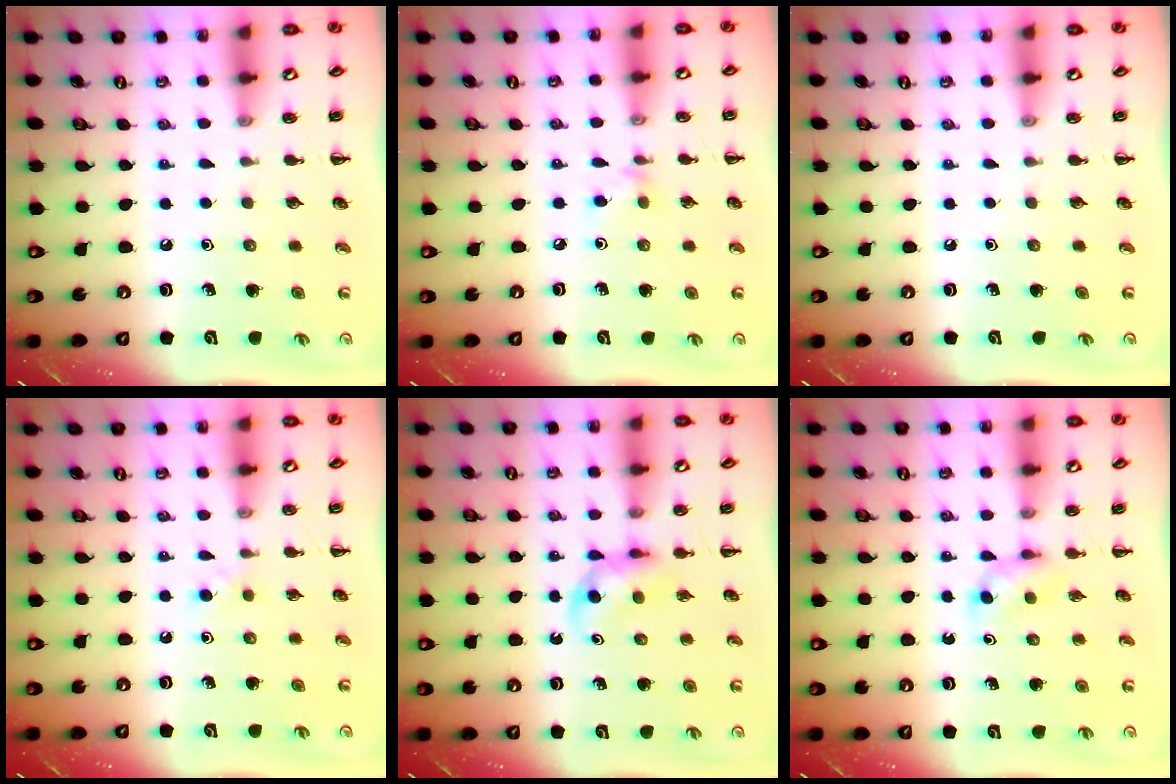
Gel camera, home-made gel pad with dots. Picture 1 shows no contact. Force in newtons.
{"total": 4.2, "press": 4.0, "slide": 1.3}
{"total": 0.0}
{"total": 3.0, "press": 2.6, "slide": 1.4}
{"total": 3.5, "press": 3.2, "slide": 1.4}
{"total": 3.0, "press": 2.7, "slide": 1.1}